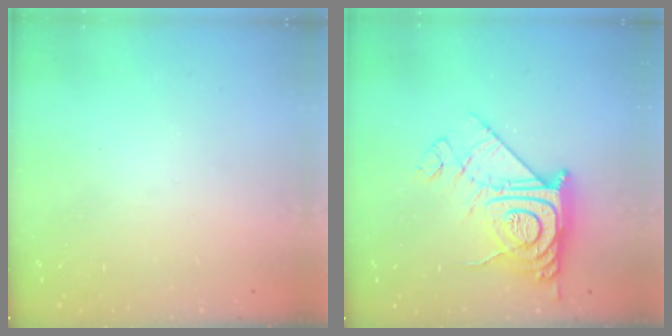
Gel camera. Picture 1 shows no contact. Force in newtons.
{"total": 16.0, "press": 15.9, "slide": 1.3}